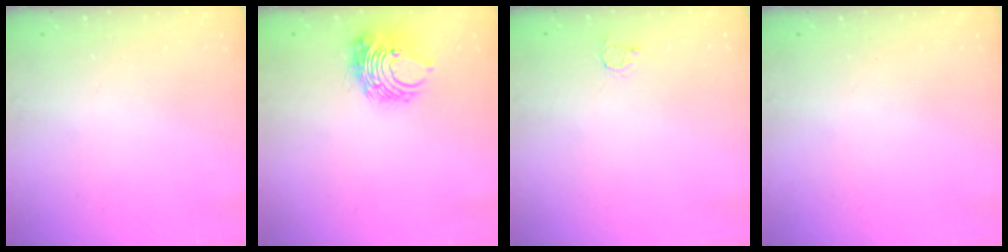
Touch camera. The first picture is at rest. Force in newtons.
{"total": 8.7, "press": 8.7, "slide": 0.4}
{"total": 2.3, "press": 2.3, "slide": 0.3}
{"total": 0.0}